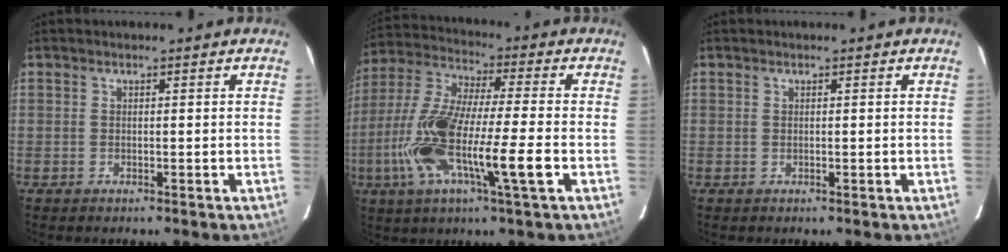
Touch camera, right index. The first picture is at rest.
{"total": 16.5, "force": [-4.6, 1.4, 15.8], "torque": [-0.325, -0.014, -0.090]}
{"total": 0.0}